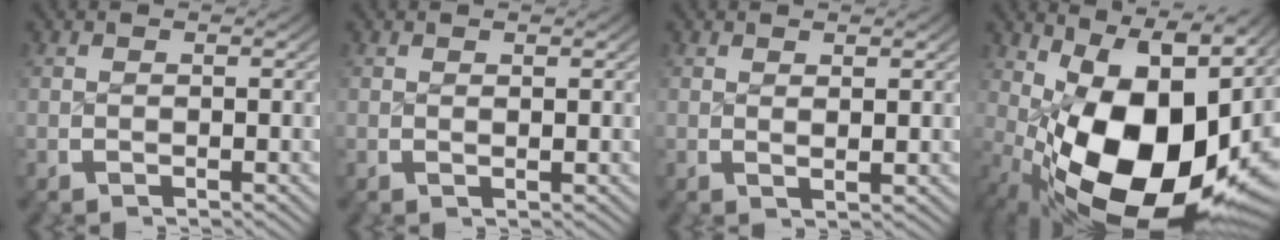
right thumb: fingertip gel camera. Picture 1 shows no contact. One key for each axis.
{"total": 0.5, "fx": 0.4, "fy": 0.1, "fz": 0.3, "tx": -0.003, "ty": -0.002, "tz": 0.009}
{"total": 1.1, "fx": 0.8, "fy": 0.1, "fz": 0.8, "tx": -0.011, "ty": -0.004, "tz": 0.017}
{"total": 20.2, "fx": -1.6, "fy": 11.5, "fz": 16.6, "tx": -0.279, "ty": -0.076, "tz": 0.020}